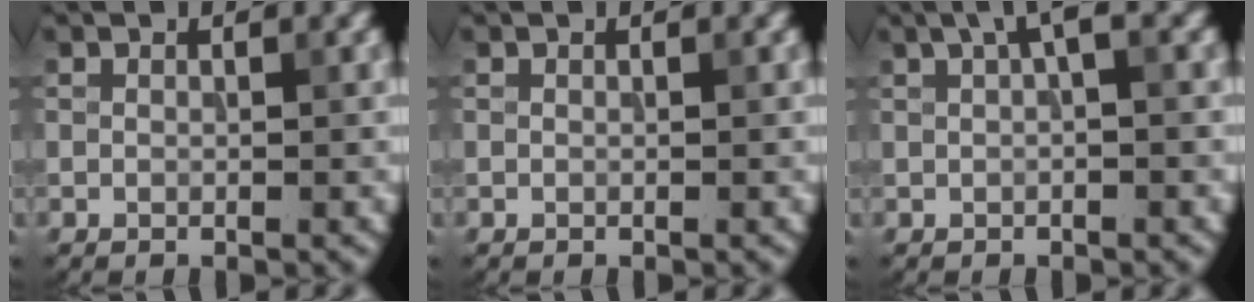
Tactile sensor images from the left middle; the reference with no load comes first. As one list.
[{"total": 0.0}, {"total": 2.1, "force": [0.8, 0.4, 1.9], "torque": [-0.030, 0.010, 0.013]}]